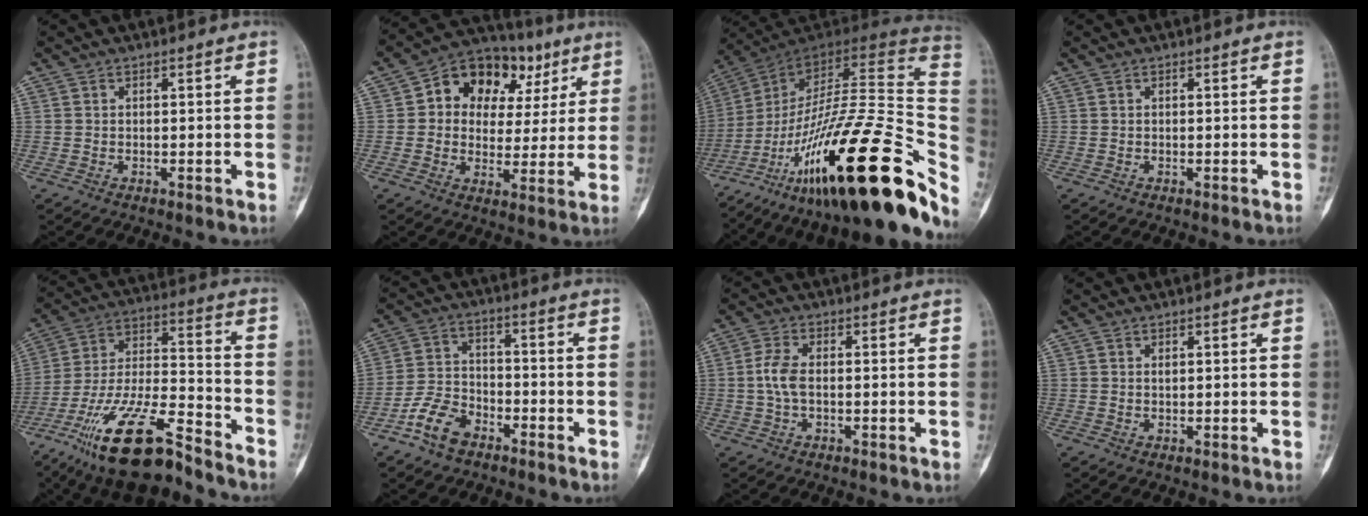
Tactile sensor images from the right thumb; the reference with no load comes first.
{"total": 15.9, "force": [5.5, 11.8, 9.2], "torque": [-0.077, 0.019, 0.082]}
{"total": 39.3, "force": [-17.2, 11.2, 33.5], "torque": [-0.431, 0.053, -0.275]}
{"total": 0.0}
{"total": 21.7, "force": [-15.5, 5.7, 14.2], "torque": [-0.299, 0.059, -0.282]}
{"total": 8.3, "force": [-5.4, 4.7, 4.2], "torque": [-0.078, 0.033, -0.109]}
{"total": 4.3, "force": [-0.1, 2.3, 3.6], "torque": [-0.080, 0.010, -0.007]}
{"total": 0.6, "force": [0.3, 0.3, 0.4], "torque": [-0.006, 0.000, 0.005]}